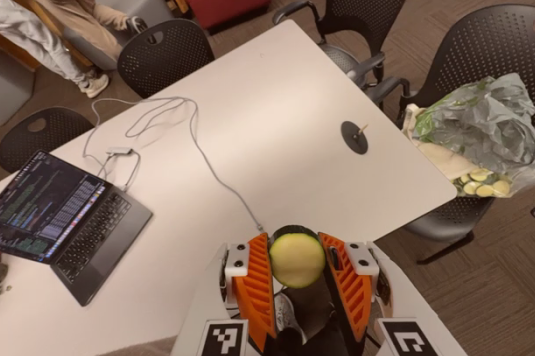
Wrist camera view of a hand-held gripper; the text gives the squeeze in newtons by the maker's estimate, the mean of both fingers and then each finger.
{"total": 8.3, "left": 7.9, "right": 8.7}